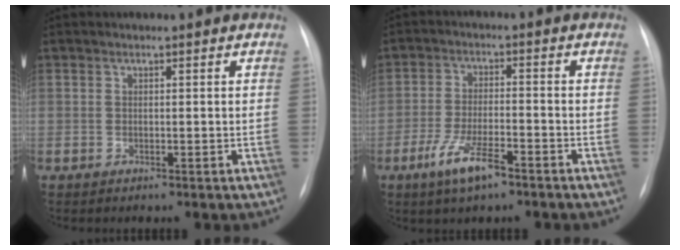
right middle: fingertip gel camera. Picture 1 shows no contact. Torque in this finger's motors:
{"motor_torque": [1.03, -0.78, 0.53, 0.07]}